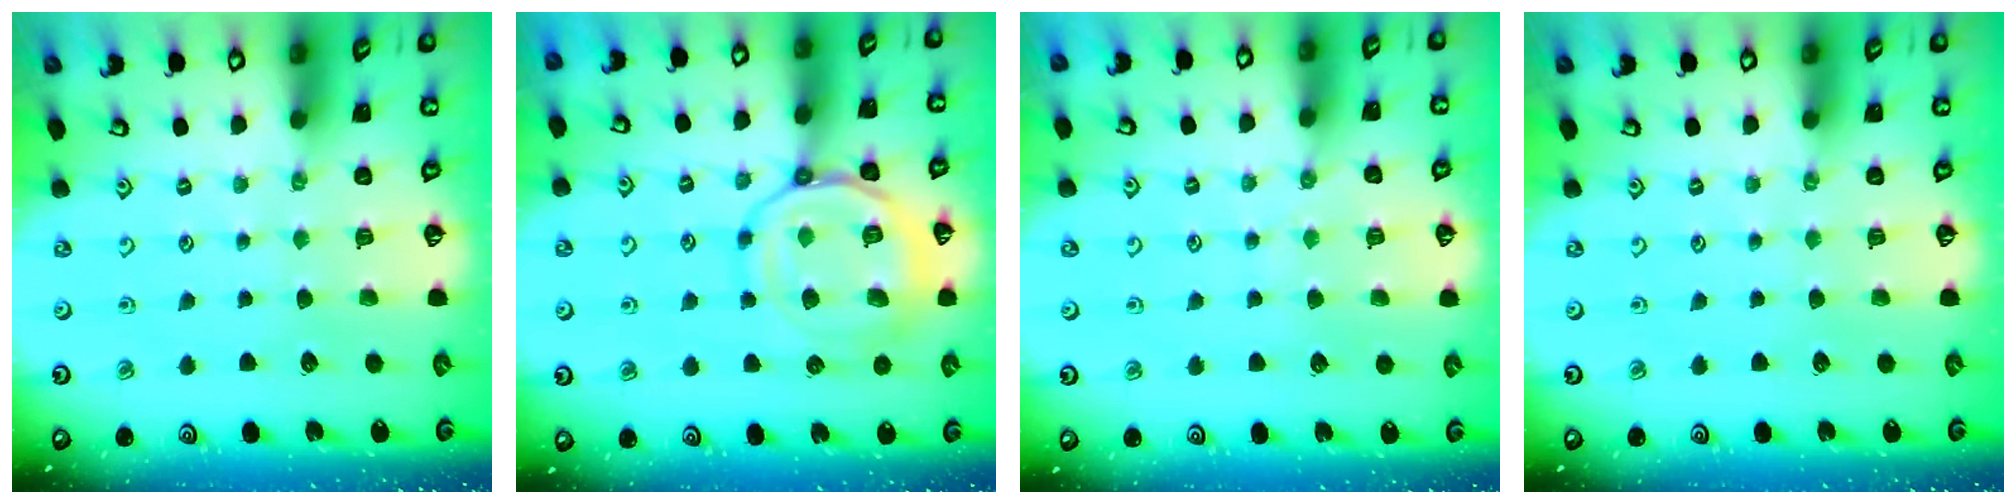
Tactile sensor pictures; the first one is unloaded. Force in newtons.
{"total": 16.4, "press": 16.3, "slide": 1.6}
{"total": 5.7, "press": 5.7, "slide": 0.6}
{"total": 0.0}